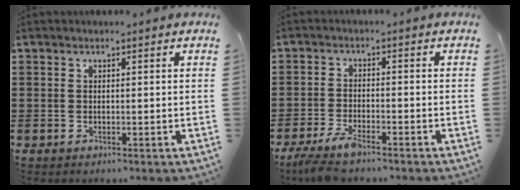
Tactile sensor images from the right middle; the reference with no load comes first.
{"total": 4.3, "force": [-3.5, 0.5, 2.5], "torque": [-0.062, -0.013, -0.071]}